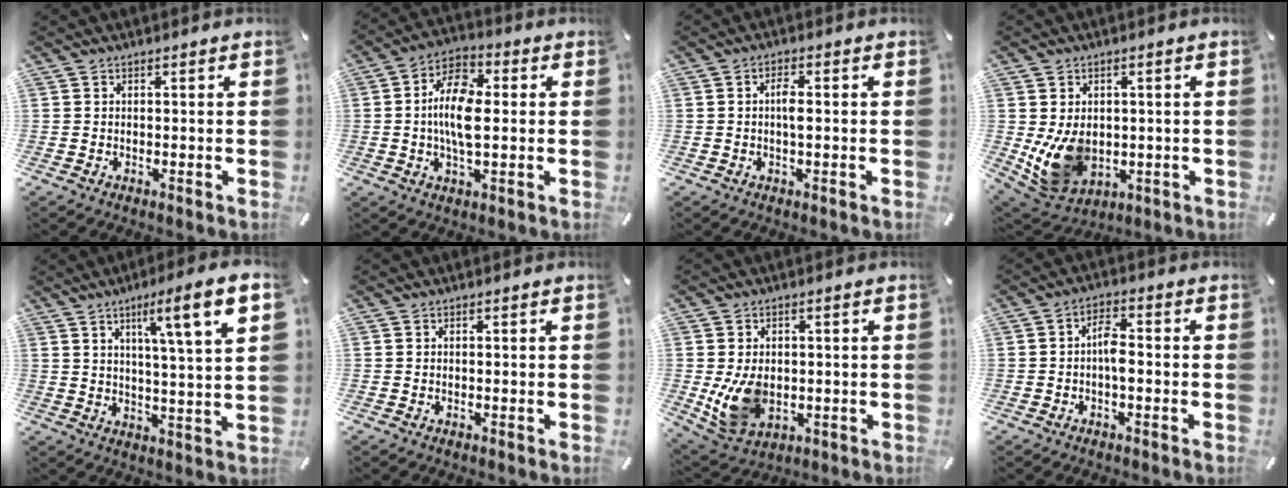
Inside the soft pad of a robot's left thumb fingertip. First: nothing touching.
{"total": 11.3, "force": [0.1, 5.9, 9.6], "torque": [-0.197, 0.003, -0.002]}
{"total": 3.0, "force": [-0.1, 1.1, 2.8], "torque": [-0.056, 0.004, -0.004]}
{"total": 11.5, "force": [-1.0, 9.0, 7.1], "torque": [-0.149, -0.006, -0.013]}
{"total": 10.6, "force": [5.2, 0.0, 9.2], "torque": [-0.144, -0.025, 0.074]}
{"total": 0.0}
{"total": 9.7, "force": [-1.0, 7.1, 6.5], "torque": [-0.138, -0.004, -0.014]}
{"total": 4.7, "force": [-0.9, 2.2, 4.1], "torque": [-0.072, 0.013, -0.016]}